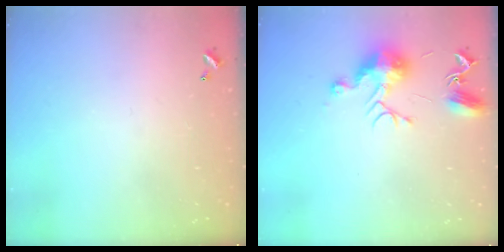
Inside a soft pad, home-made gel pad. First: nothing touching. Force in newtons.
{"total": 9.6, "press": 9.6, "slide": 0.4}